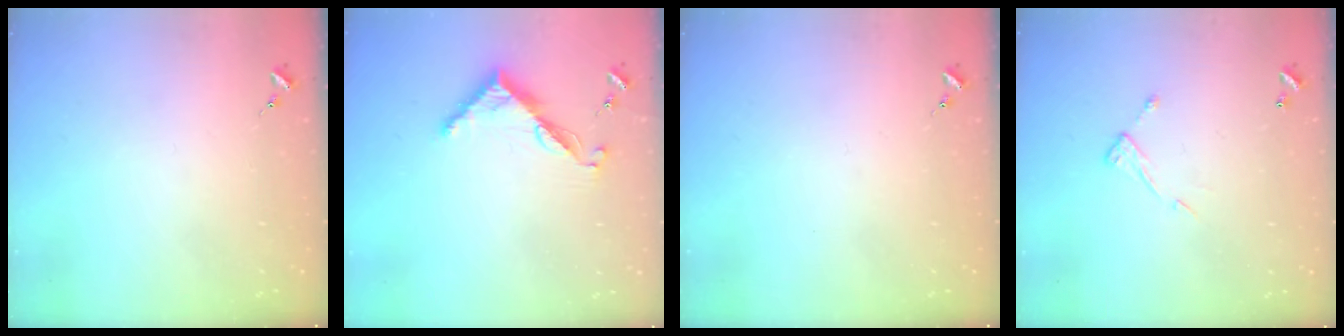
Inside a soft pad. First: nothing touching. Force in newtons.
{"total": 7.8, "press": 7.8, "slide": 0.6}
{"total": 0.0}
{"total": 7.0, "press": 7.0, "slide": 0.4}